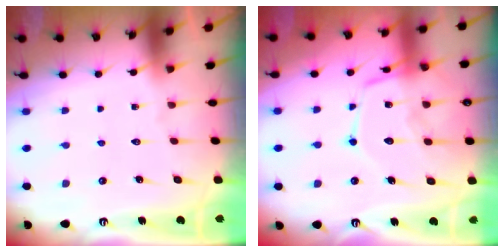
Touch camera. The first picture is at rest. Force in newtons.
{"total": 14.6, "press": 14.6, "slide": 1.3}